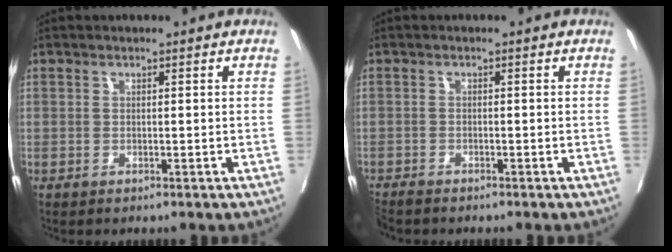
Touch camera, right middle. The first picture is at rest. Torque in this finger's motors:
{"motor_torque": [0.84, -0.85, 0.16, 0.08]}